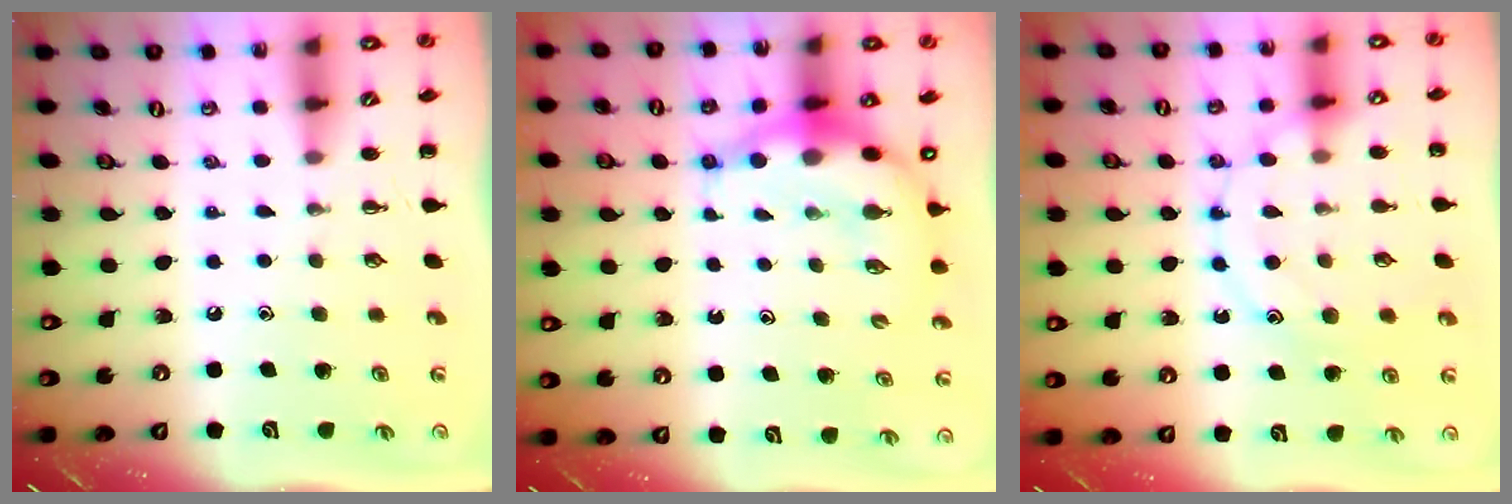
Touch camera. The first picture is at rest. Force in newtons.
{"total": 9.0, "press": 8.8, "slide": 2.2}
{"total": 13.7, "press": 13.7, "slide": 0.4}